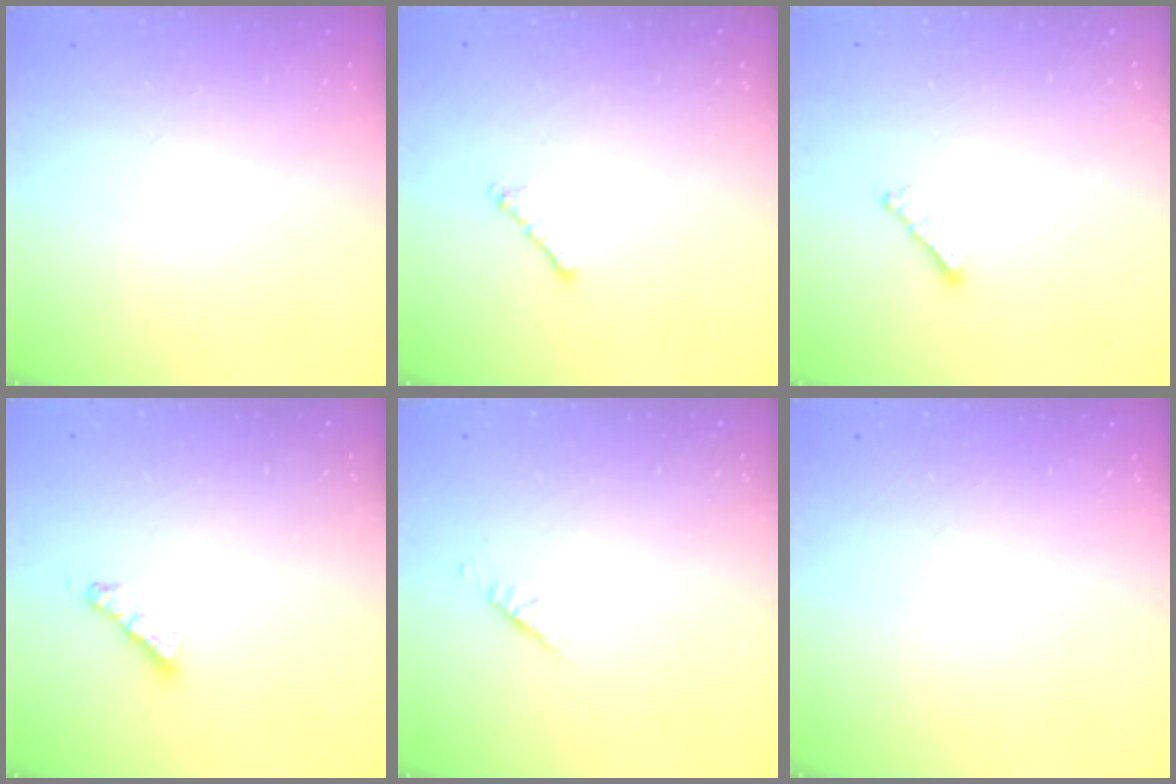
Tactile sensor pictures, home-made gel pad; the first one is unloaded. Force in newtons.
{"total": 2.1, "press": 2.0, "slide": 0.6}
{"total": 2.8, "press": 2.7, "slide": 0.6}
{"total": 4.1, "press": 4.0, "slide": 0.3}
{"total": 2.5, "press": 2.4, "slide": 0.7}
{"total": 0.0}